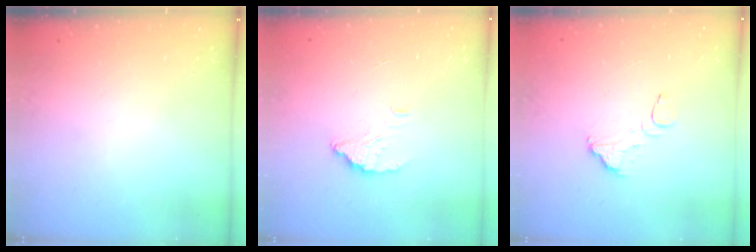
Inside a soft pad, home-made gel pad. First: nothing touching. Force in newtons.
{"total": 3.6, "press": 3.6, "slide": 0.3}
{"total": 2.9, "press": 2.9, "slide": 0.1}